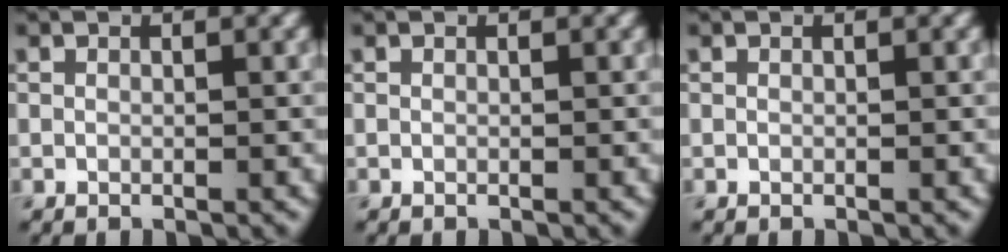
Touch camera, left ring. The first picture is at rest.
{"total": 0.0}
{"total": 0.0}